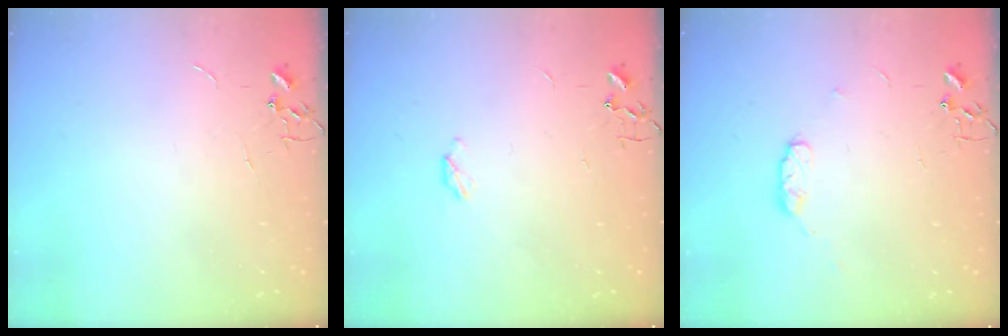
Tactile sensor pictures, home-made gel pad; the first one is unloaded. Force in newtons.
{"total": 2.9, "press": 2.9, "slide": 0.5}
{"total": 6.2, "press": 6.1, "slide": 0.9}